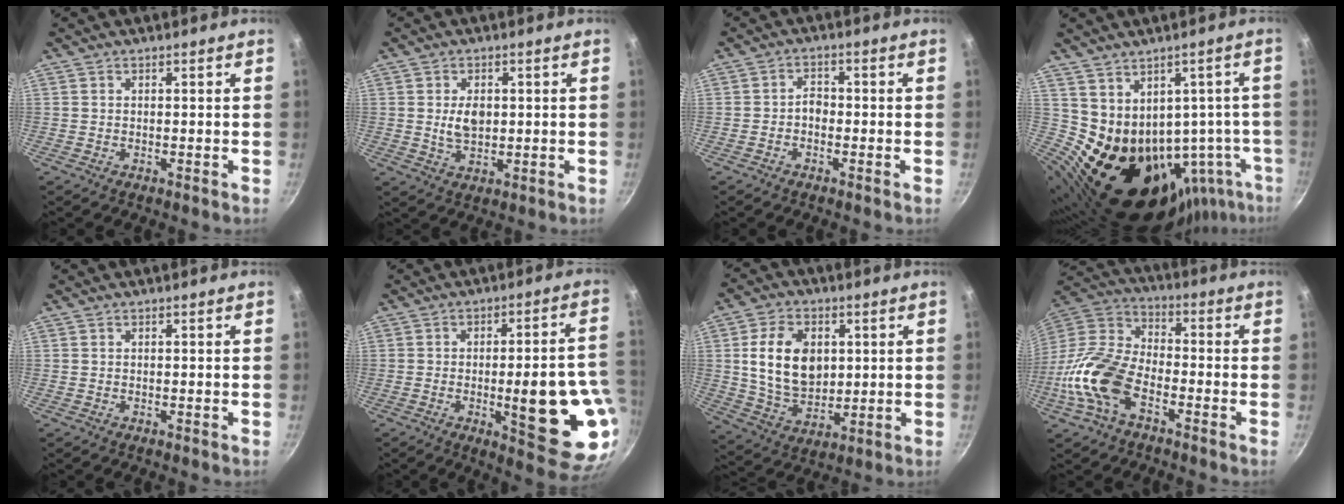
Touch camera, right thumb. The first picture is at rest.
{"total": 4.9, "force": [0.5, 3.2, 3.7], "torque": [-0.053, -0.007, 0.013]}
{"total": 2.5, "force": [-1.0, 1.7, 1.5], "torque": [-0.015, 0.020, -0.021]}
{"total": 15.4, "force": [-0.5, 12.4, 9.0], "torque": [-0.057, 0.027, 0.033]}
{"total": 0.0}
{"total": 19.5, "force": [-4.0, 5.7, 18.2], "torque": [-0.210, 0.011, -0.047]}
{"total": 13.9, "force": [2.6, 9.6, 9.6], "torque": [-0.149, -0.012, 0.055]}
{"total": 16.0, "force": [-6.6, 9.2, 11.4], "torque": [-0.214, 0.051, -0.148]}